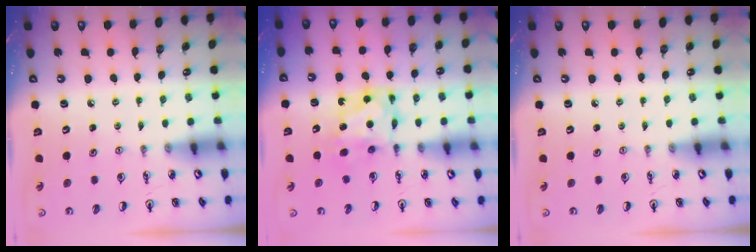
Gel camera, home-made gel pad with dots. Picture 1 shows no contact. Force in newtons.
{"total": 6.6, "press": 6.6, "slide": 0.3}
{"total": 0.0}